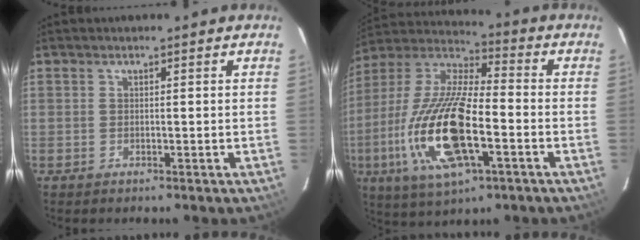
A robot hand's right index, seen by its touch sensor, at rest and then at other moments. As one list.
[{"total": 21.6, "force": [-6.6, 7.6, 19.2], "torque": [-0.399, -0.024, -0.130]}]